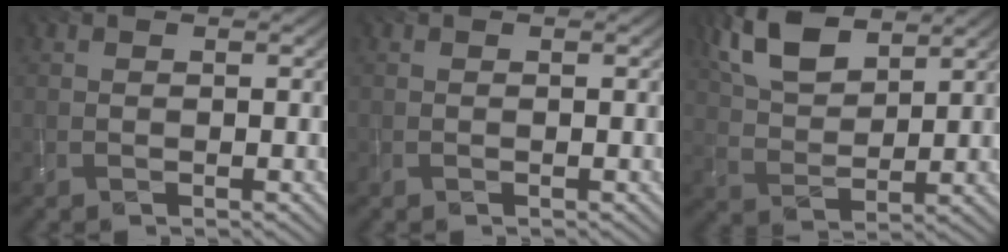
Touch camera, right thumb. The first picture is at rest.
{"total": 0.0}
{"total": 8.4, "force": [5.0, 3.6, 5.7], "torque": [-0.142, 0.015, 0.108]}